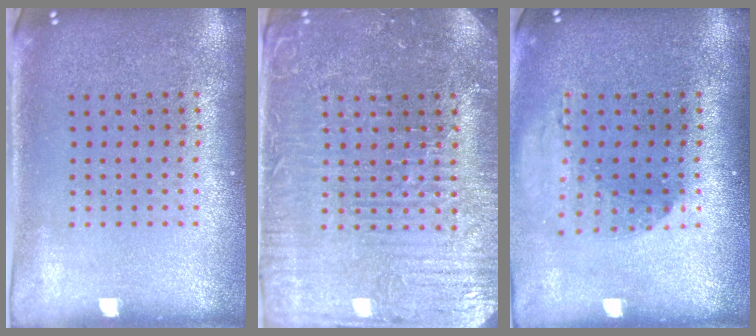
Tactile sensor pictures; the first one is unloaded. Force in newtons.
{"total": 4.5, "press": 4.3, "slide": 1.3}
{"total": 1.2, "press": 1.2, "slide": 0.2}